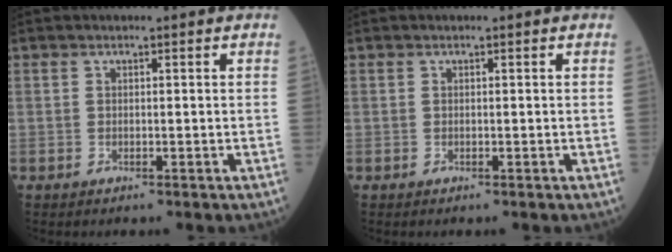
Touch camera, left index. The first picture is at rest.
{"total": 0.0}